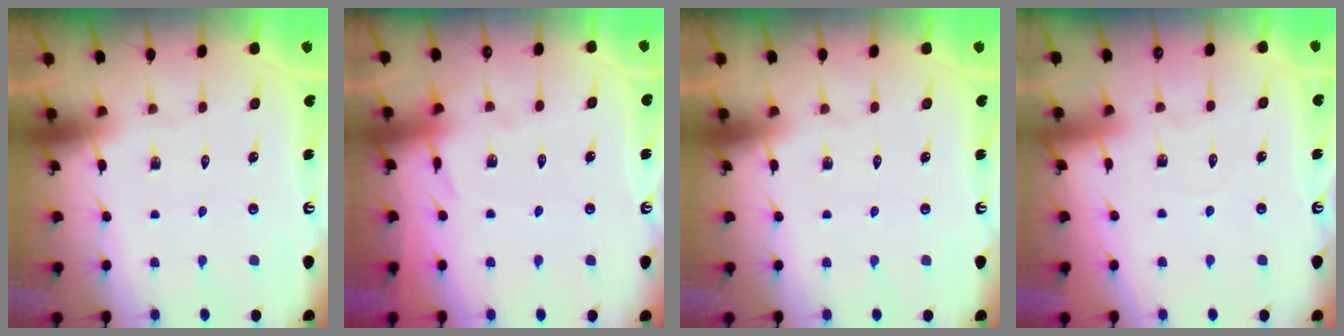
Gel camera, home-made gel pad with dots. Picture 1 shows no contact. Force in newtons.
{"total": 4.5, "press": 4.5, "slide": 0.6}
{"total": 0.0}
{"total": 3.2, "press": 3.2, "slide": 0.3}